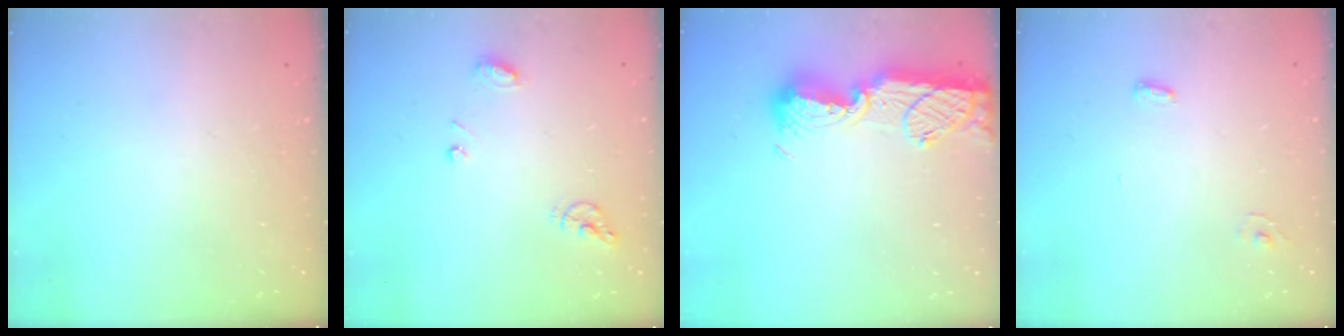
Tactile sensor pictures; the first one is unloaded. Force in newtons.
{"total": 7.5, "press": 7.4, "slide": 0.9}
{"total": 12.9, "press": 12.8, "slide": 1.2}
{"total": 4.4, "press": 3.9, "slide": 2.1}